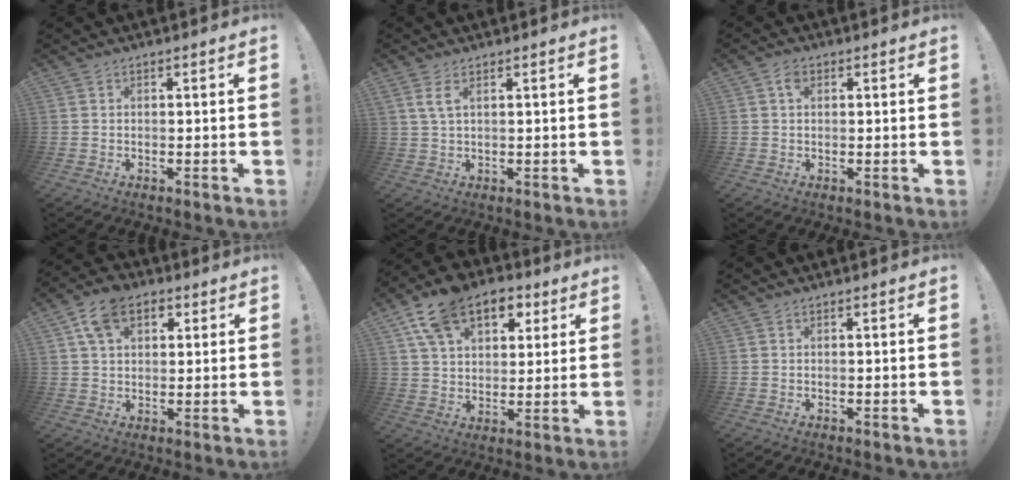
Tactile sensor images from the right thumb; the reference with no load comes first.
{"total": 3.7, "force": [1.8, 1.2, 3.0], "torque": [-0.053, -0.001, 0.032]}
{"total": 2.7, "force": [1.1, 1.9, 1.6], "torque": [-0.020, 0.000, 0.017]}
{"total": 10.9, "force": [4.9, 7.4, 6.3], "torque": [-0.102, 0.003, 0.092]}
{"total": 16.3, "force": [8.5, 10.6, 8.9], "torque": [-0.142, -0.036, 0.156]}
{"total": 0.0}